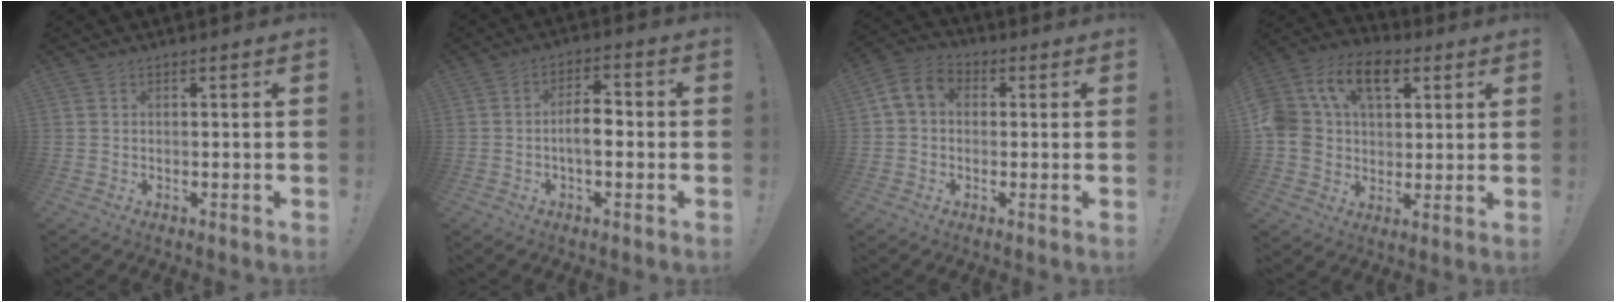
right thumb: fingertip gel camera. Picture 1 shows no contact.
{"total": 7.3, "force": [-1.2, 3.6, 6.2], "torque": [-0.101, 0.011, -0.025]}
{"total": 7.6, "force": [1.5, 5.8, 4.6], "torque": [-0.083, 0.008, 0.033]}
{"total": 17.6, "force": [6.7, 12.7, 10.2], "torque": [-0.181, -0.016, 0.126]}